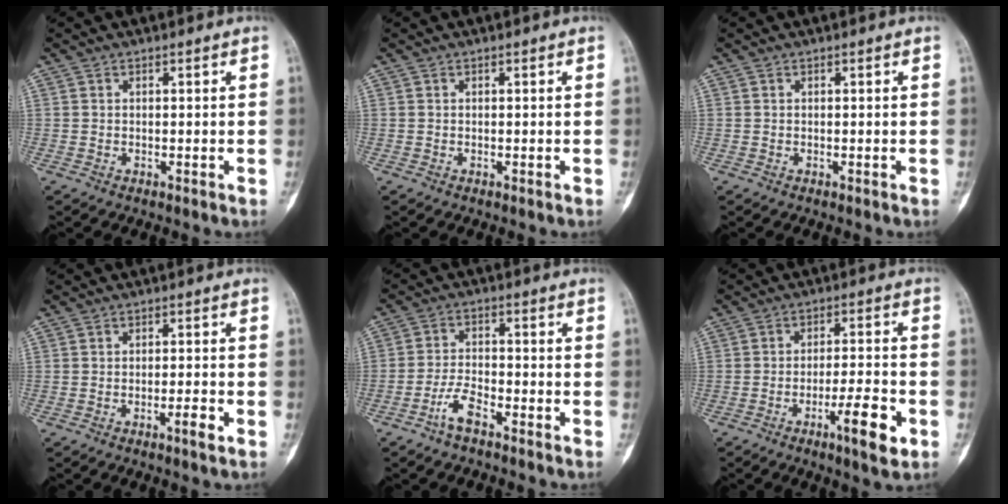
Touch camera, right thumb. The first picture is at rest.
{"total": 0.0}
{"total": 0.0}
{"total": 2.7, "force": [-1.4, 0.3, 2.3], "torque": [-0.041, 0.004, -0.025]}
{"total": 4.7, "force": [-3.2, 1.6, 3.0], "torque": [-0.060, 0.024, -0.065]}
{"total": 8.7, "force": [-4.0, 1.6, 7.6], "torque": [-0.121, 0.017, -0.060]}